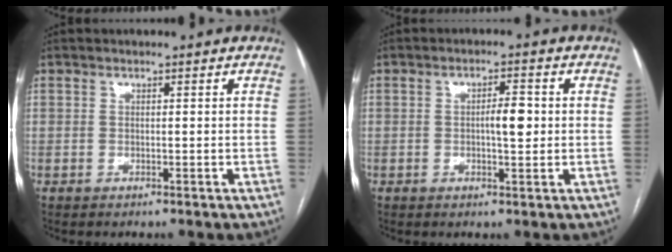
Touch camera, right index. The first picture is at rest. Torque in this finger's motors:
{"motor_torque": [0.14, -0.02, 0.14, 0.04]}